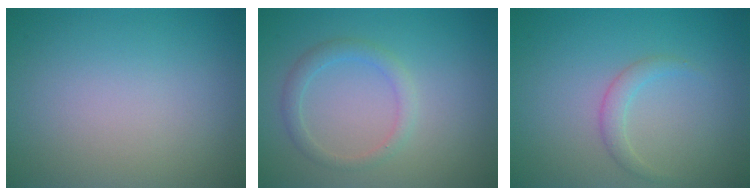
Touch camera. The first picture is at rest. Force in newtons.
{"total": 1.9, "press": 1.9, "slide": 0.1}
{"total": 1.4, "press": 1.4, "slide": 0.0}